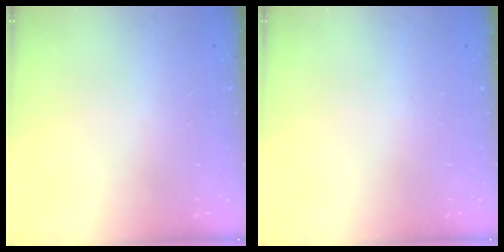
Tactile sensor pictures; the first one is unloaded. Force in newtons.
{"total": 0.0}